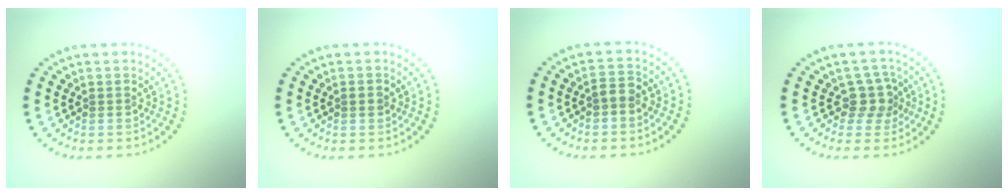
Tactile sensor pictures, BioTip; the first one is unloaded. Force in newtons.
{"total": 1.0, "press": 1.0, "slide": 0.1}
{"total": 1.4, "press": 1.3, "slide": 0.4}
{"total": 2.5, "press": 2.0, "slide": 1.5}